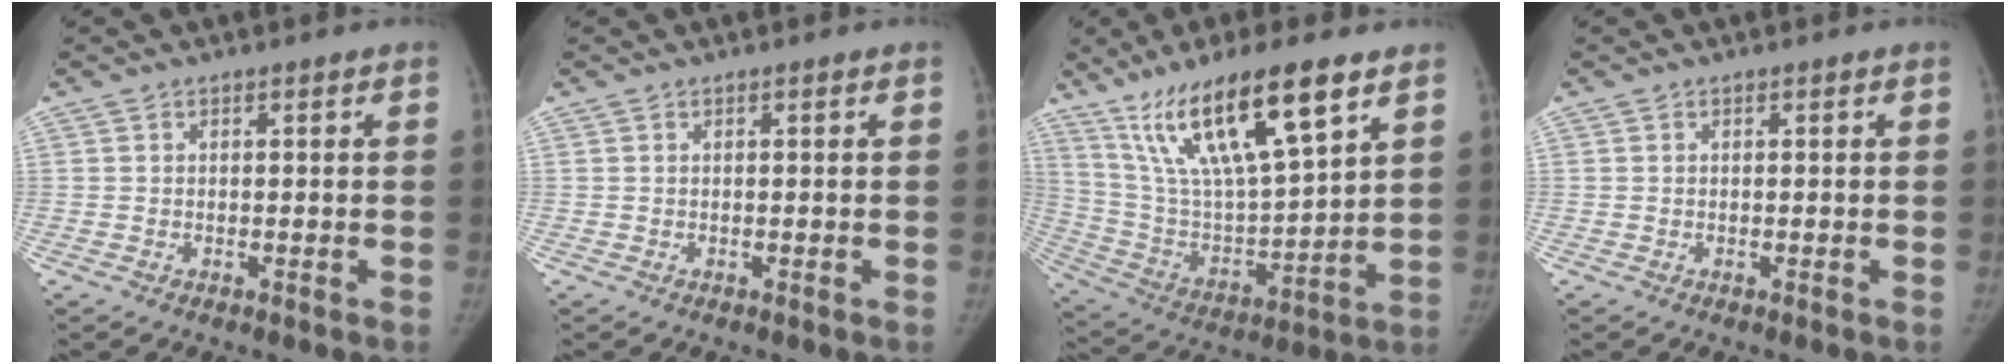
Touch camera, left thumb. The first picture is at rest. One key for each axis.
{"total": 0.0}
{"total": 21.8, "fx": 12.8, "fy": 5.4, "fz": 16.8, "tx": -0.293, "ty": -0.036, "tz": 0.243}
{"total": 0.0}